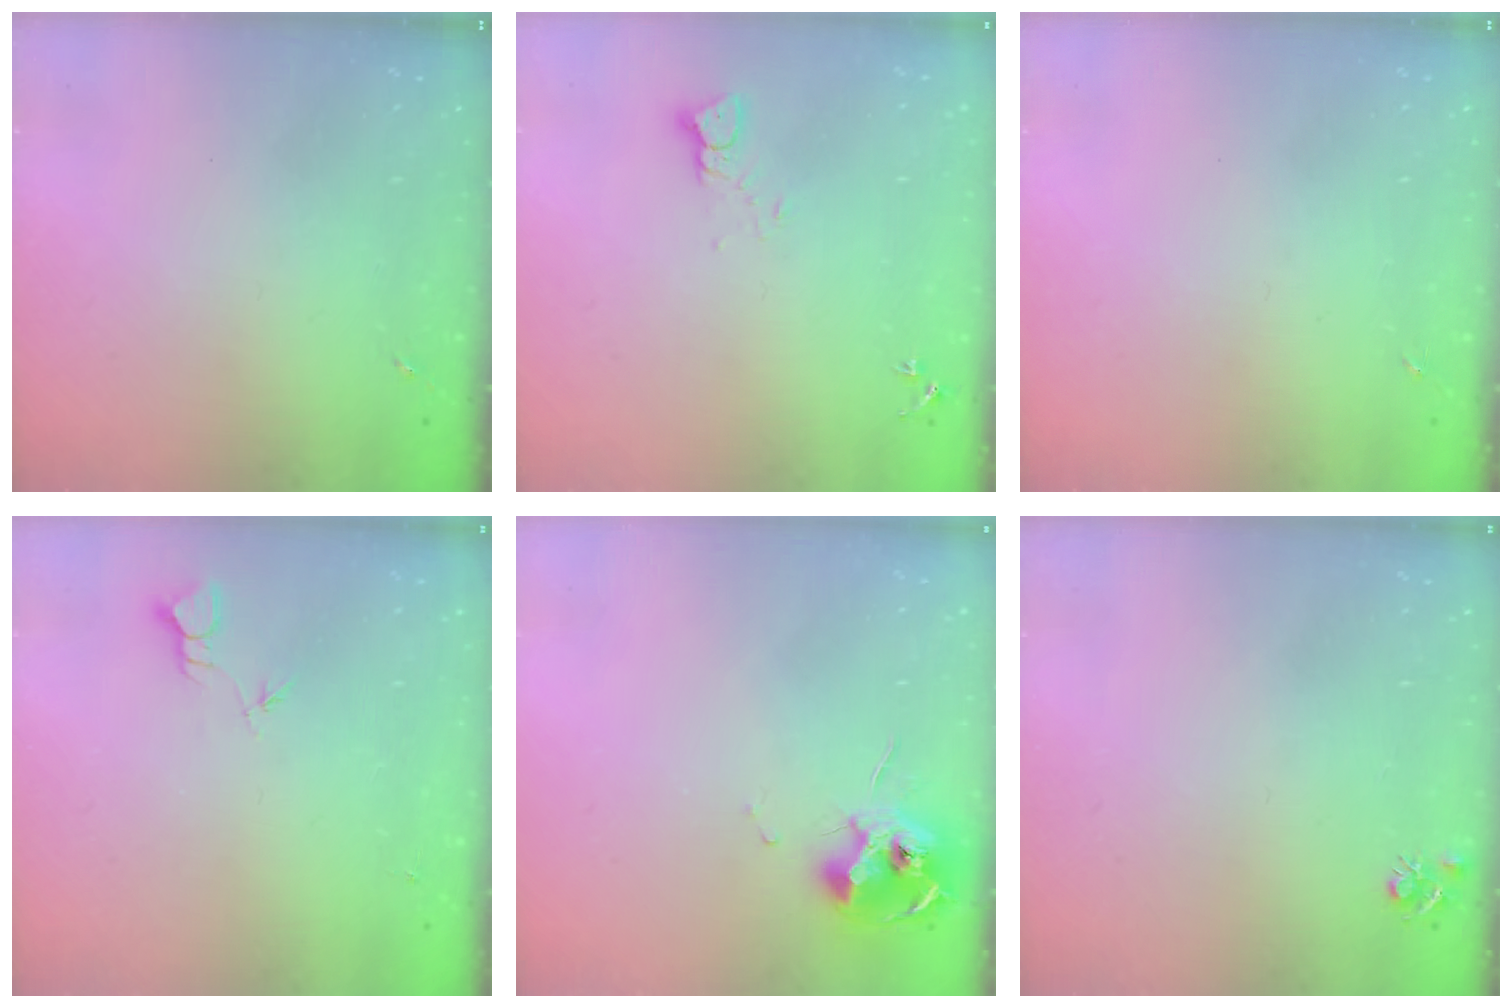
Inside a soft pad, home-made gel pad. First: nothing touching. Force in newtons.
{"total": 2.6, "press": 2.6, "slide": 0.1}
{"total": 0.0}
{"total": 2.3, "press": 2.3, "slide": 0.1}
{"total": 12.1, "press": 12.0, "slide": 1.2}
{"total": 4.8, "press": 4.7, "slide": 0.7}